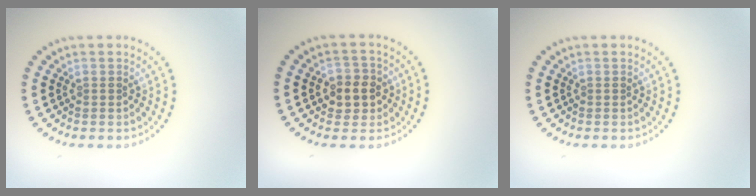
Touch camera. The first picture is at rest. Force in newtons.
{"total": 2.7, "press": 2.6, "slide": 0.7}
{"total": 0.0}